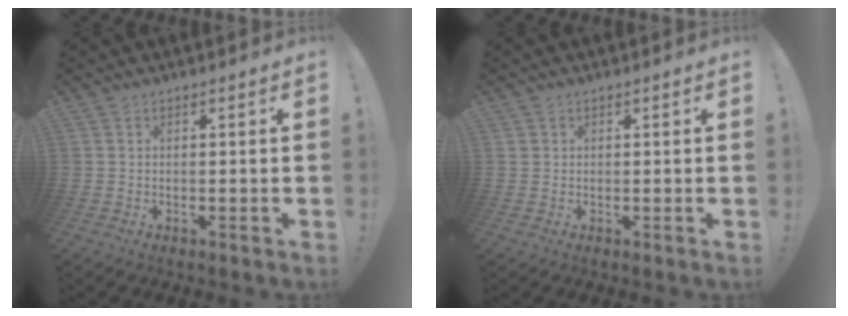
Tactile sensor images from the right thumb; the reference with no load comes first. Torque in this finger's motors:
{"motor_torque": [0.01, -0.17, -0.20, 0.08, 0.00]}